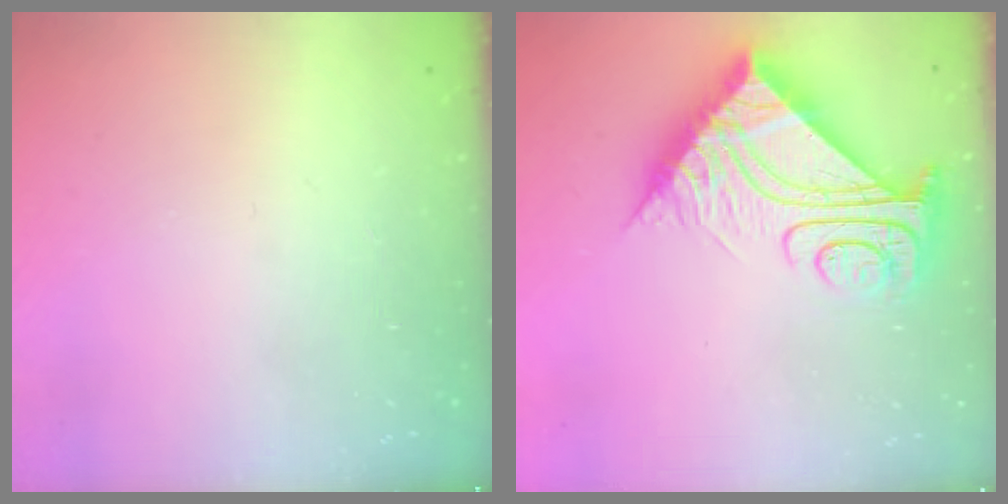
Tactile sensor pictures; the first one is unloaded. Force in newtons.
{"total": 13.0, "press": 13.0, "slide": 1.0}